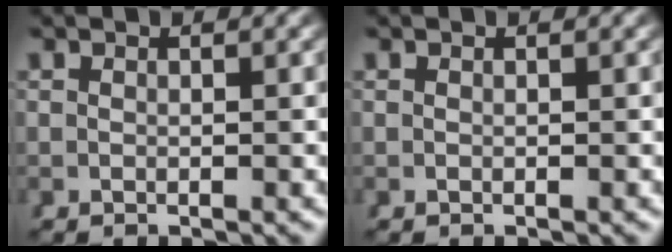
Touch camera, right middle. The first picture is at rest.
{"total": 0.0}